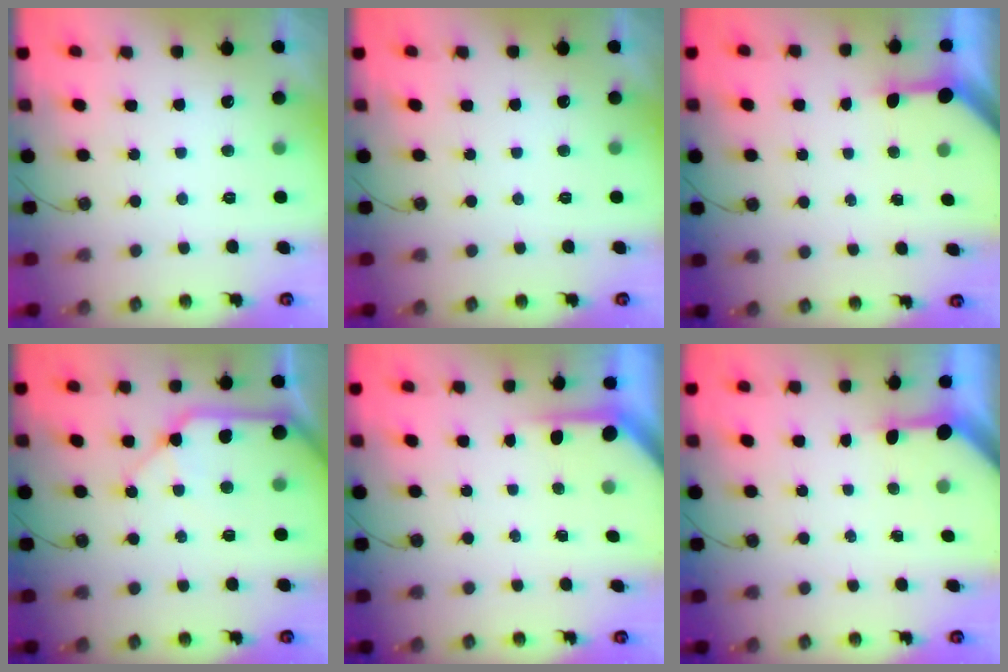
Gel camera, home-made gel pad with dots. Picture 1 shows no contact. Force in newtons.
{"total": 0.0}
{"total": 3.3, "press": 3.3, "slide": 0.4}
{"total": 13.2, "press": 13.1, "slide": 1.9}
{"total": 3.9, "press": 3.9, "slide": 0.3}
{"total": 3.1, "press": 3.1, "slide": 0.2}